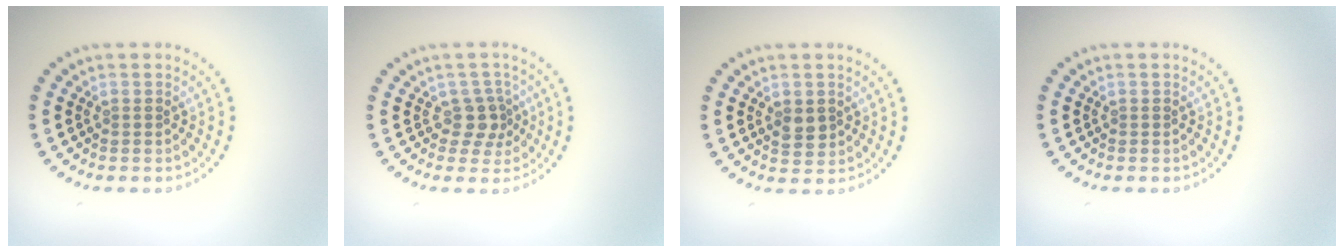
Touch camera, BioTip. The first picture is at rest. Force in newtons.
{"total": 2.4, "press": 1.8, "slide": 1.6}
{"total": 1.8, "press": 1.8, "slide": 0.1}
{"total": 0.0}